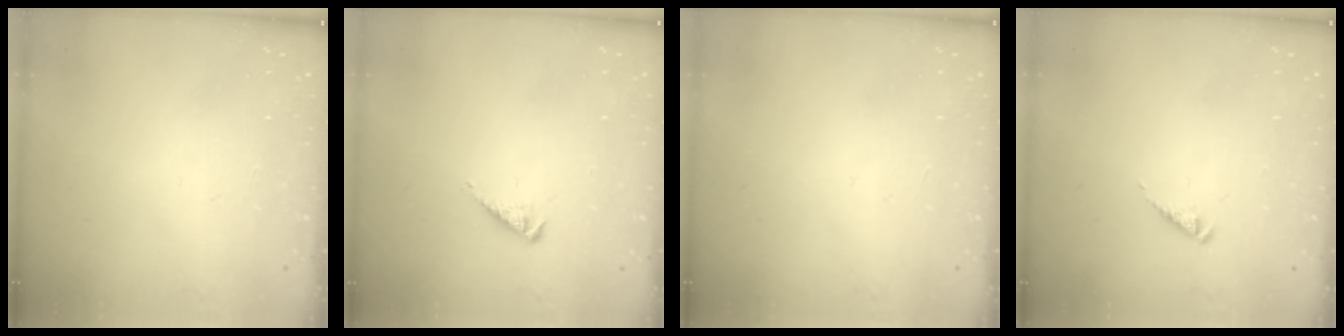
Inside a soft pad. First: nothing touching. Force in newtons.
{"total": 3.1, "press": 3.0, "slide": 0.6}
{"total": 0.0}
{"total": 2.4, "press": 2.4, "slide": 0.3}